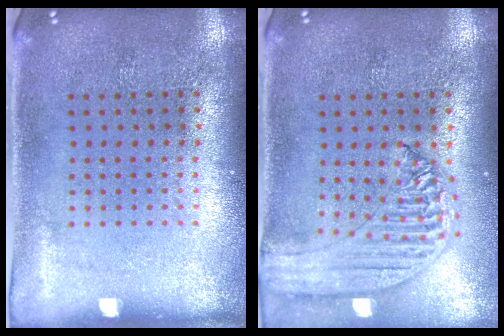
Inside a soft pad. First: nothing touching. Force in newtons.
{"total": 1.7, "press": 1.6, "slide": 0.5}